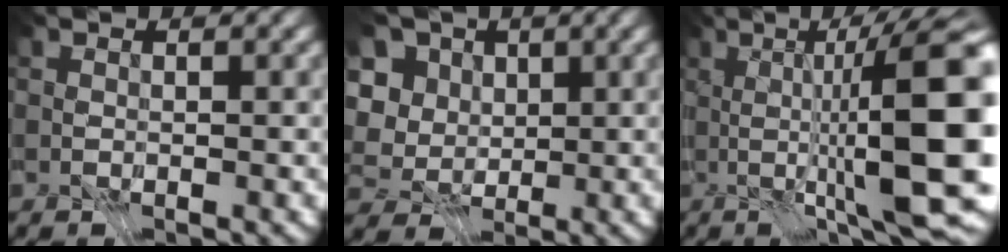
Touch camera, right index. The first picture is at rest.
{"total": 6.0, "force": [0.8, 5.4, 2.6], "torque": [-0.089, 0.012, 0.013]}
{"total": 10.6, "force": [-1.6, -1.6, 10.4], "torque": [-0.131, -0.017, -0.008]}